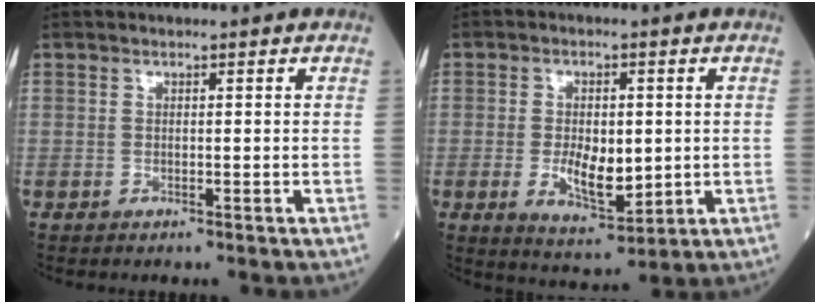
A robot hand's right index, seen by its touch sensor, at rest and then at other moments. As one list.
[{"total": 8.7, "force": [-0.7, 3.9, 7.7], "torque": [-0.140, -0.008, -0.001]}]